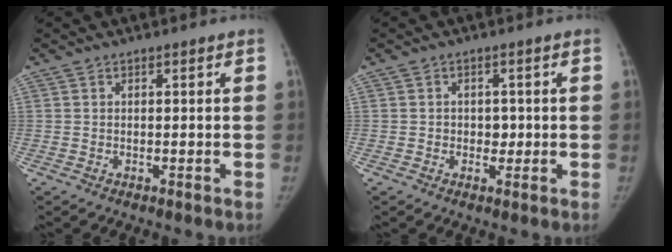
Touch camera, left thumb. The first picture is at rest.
{"total": 2.5, "force": [-0.1, 2.1, 1.4], "torque": [-0.003, 0.004, -0.004]}